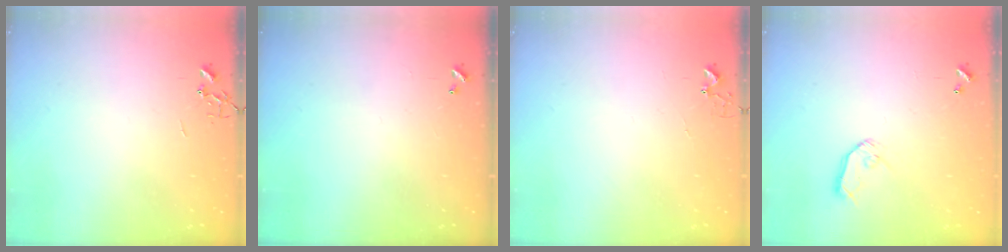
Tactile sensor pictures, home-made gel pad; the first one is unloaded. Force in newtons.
{"total": 0.0}
{"total": 2.9, "press": 2.9, "slide": 0.3}
{"total": 8.0, "press": 8.0, "slide": 0.4}